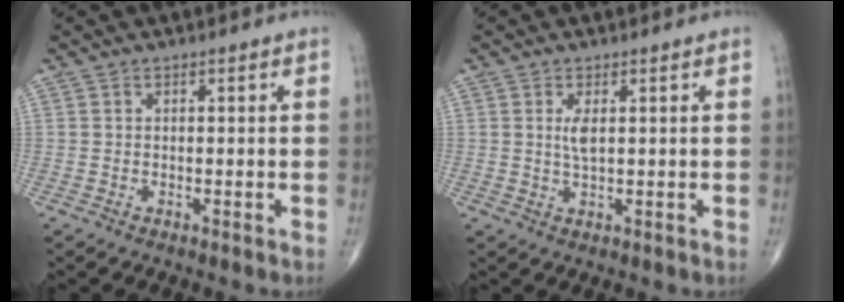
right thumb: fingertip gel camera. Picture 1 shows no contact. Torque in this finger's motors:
{"motor_torque": [0.61, 0.48, 0.22, 0.14, 0.00]}